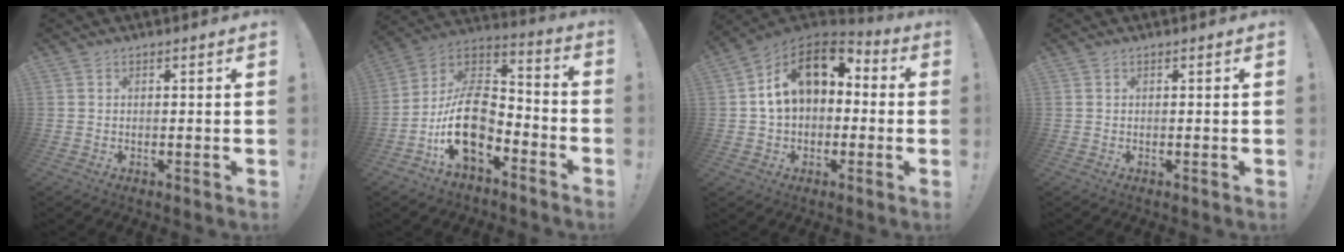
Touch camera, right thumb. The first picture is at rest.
{"total": 18.4, "force": [-7.0, 11.6, 12.5], "torque": [-0.225, 0.037, -0.113]}
{"total": 16.0, "force": [4.8, 10.5, 11.0], "torque": [-0.167, 0.000, 0.087]}
{"total": 0.0}